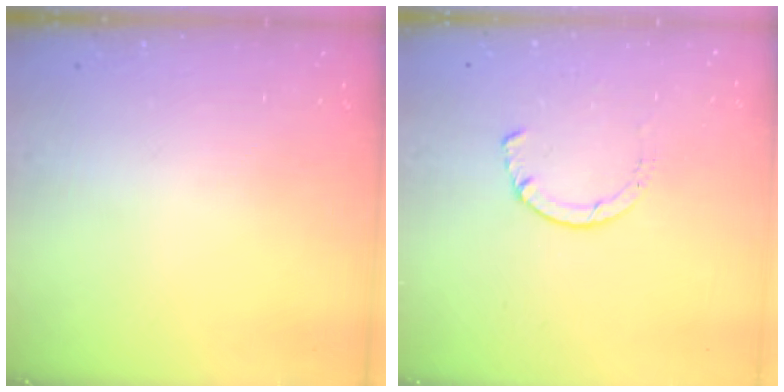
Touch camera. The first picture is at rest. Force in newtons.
{"total": 1.5, "press": 1.5, "slide": 0.3}